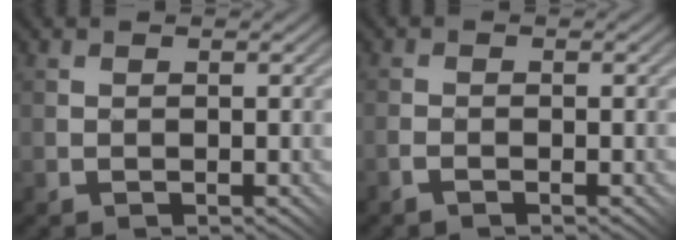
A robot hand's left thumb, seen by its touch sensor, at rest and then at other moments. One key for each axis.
{"total": 1.1, "fx": -0.9, "fy": 0.2, "fz": 0.6, "tx": -0.013, "ty": 0.005, "tz": -0.021}